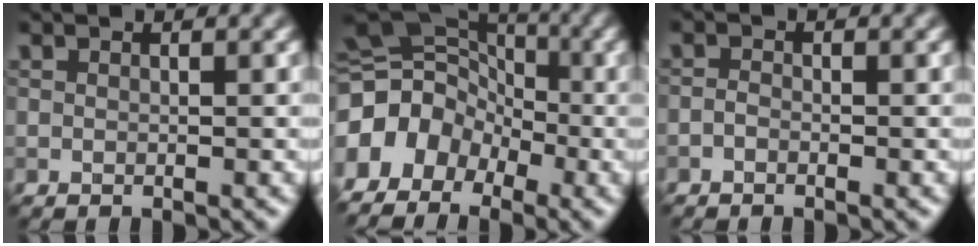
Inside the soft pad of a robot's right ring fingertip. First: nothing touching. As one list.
[{"total": 8.7, "force": [-3.1, 6.9, 4.3], "torque": [-0.058, 0.006, -0.070]}, {"total": 0.8, "force": [-0.6, 0.3, 0.3], "torque": [-0.007, 0.000, -0.014]}]